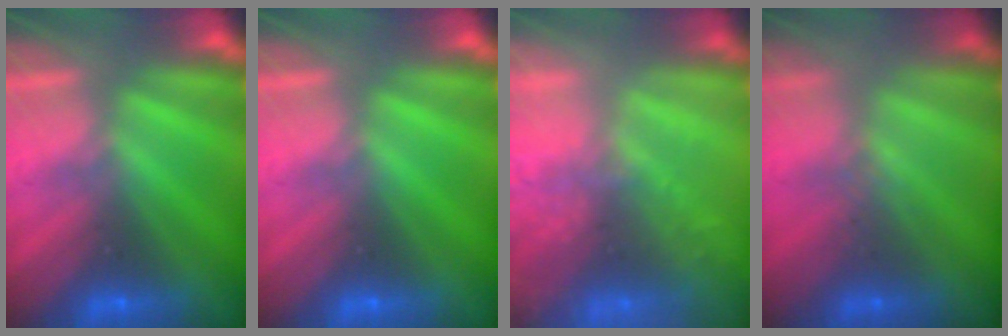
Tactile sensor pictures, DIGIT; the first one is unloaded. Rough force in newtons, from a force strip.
{"total": 0.0}
{"total": 7.6}
{"total": 2.6}